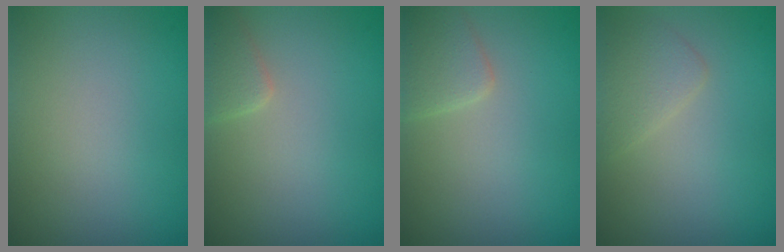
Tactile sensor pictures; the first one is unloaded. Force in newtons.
{"total": 1.8, "press": 1.8, "slide": 0.1}
{"total": 2.3, "press": 2.3, "slide": 0.1}
{"total": 1.9, "press": 1.9, "slide": 0.0}